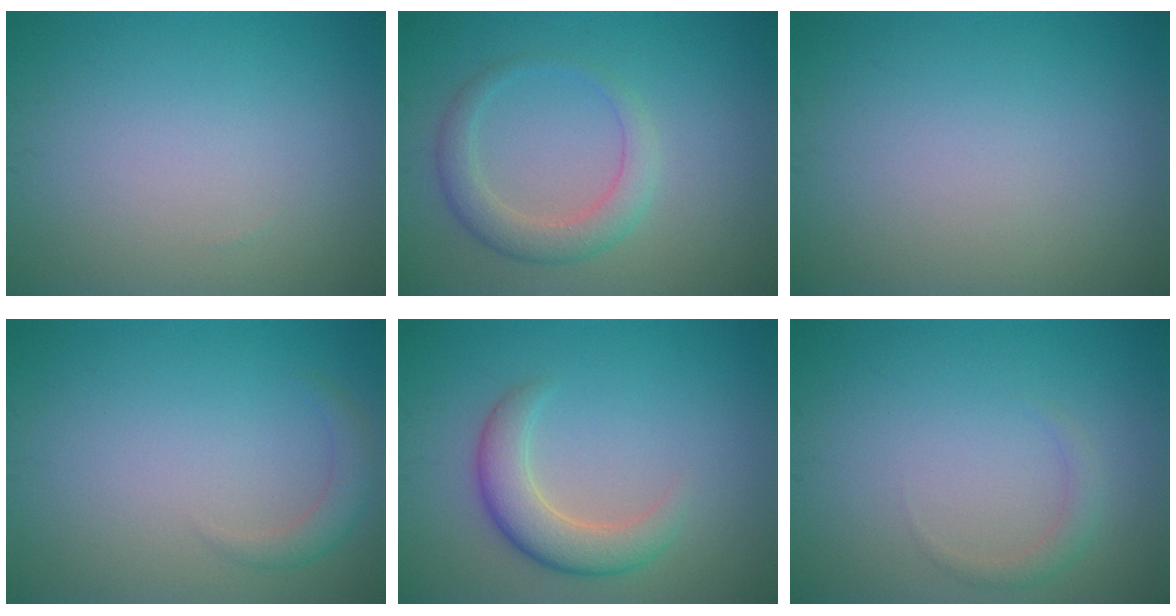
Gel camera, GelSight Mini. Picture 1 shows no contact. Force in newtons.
{"total": 3.1, "press": 3.1, "slide": 0.1}
{"total": 0.0}
{"total": 1.8, "press": 1.8, "slide": 0.3}
{"total": 4.1, "press": 4.1, "slide": 0.4}
{"total": 1.2, "press": 1.2, "slide": 0.0}